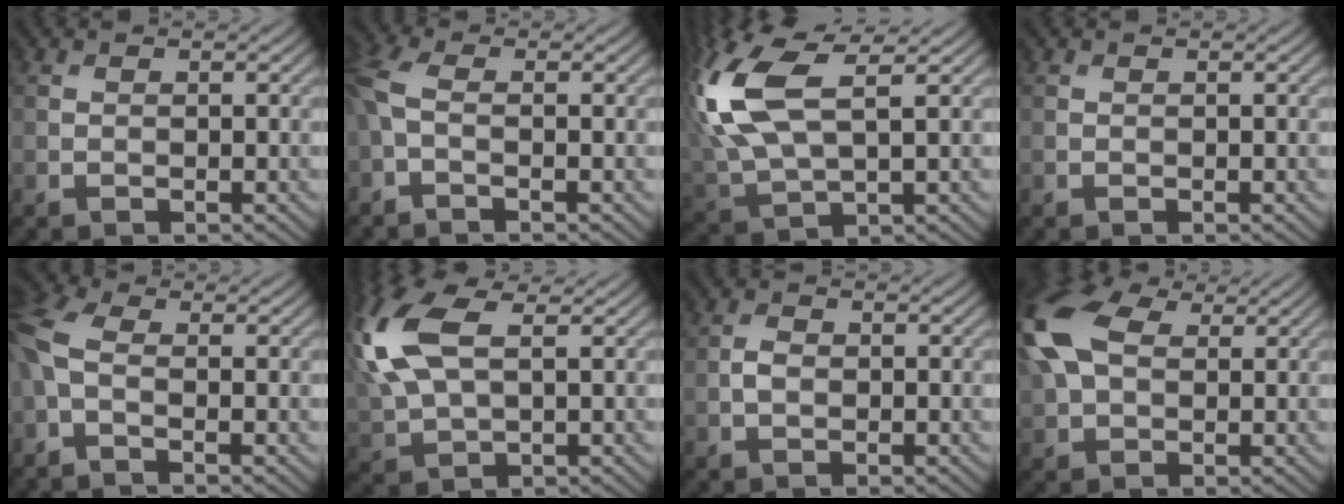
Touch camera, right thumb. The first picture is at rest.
{"total": 4.7, "force": [-0.8, 1.9, 4.2], "torque": [-0.115, 0.000, -0.028]}
{"total": 13.7, "force": [4.5, 6.4, 11.3], "torque": [-0.286, 0.013, 0.091]}
{"total": 0.0}
{"total": 6.8, "force": [-0.8, 3.6, 5.8], "torque": [-0.170, 0.006, -0.027]}
{"total": 13.3, "force": [4.2, 6.7, 10.7], "torque": [-0.286, 0.014, 0.078]}
{"total": 1.6, "force": [-0.2, 1.1, 1.2], "torque": [-0.025, 0.003, -0.008]}
{"total": 14.0, "force": [3.9, 8.5, 10.4], "torque": [-0.279, 0.023, 0.069]}